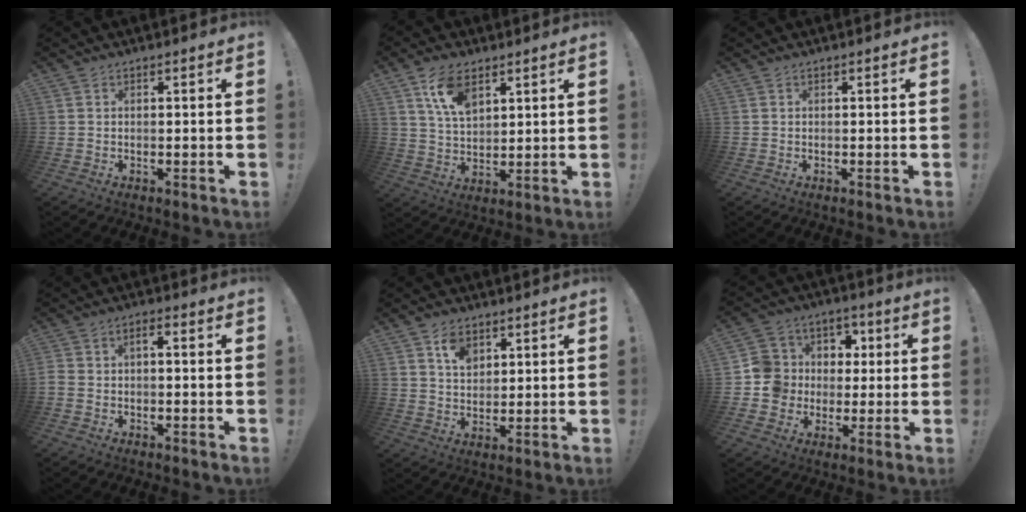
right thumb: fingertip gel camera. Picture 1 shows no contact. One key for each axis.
{"total": 11.0, "fx": 6.3, "fy": 6.1, "fz": 6.6, "tx": -0.118, "ty": -0.014, "tz": 0.119}
{"total": 0.0}
{"total": 2.8, "fx": -1.9, "fy": 1.3, "fz": 1.6, "tx": -0.047, "ty": 0.005, "tz": -0.039}
{"total": 6.9, "fx": 3.8, "fy": 4.6, "fz": 3.4, "tx": -0.048, "ty": -0.012, "tz": 0.067}
{"total": 12.0, "fx": -0.8, "fy": 11.6, "fz": 2.9, "tx": -0.034, "ty": 0.017, "tz": 0.003}